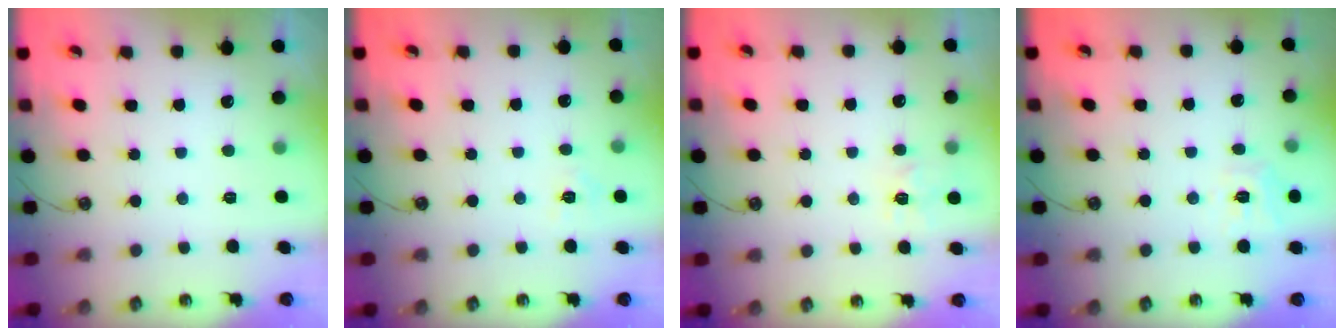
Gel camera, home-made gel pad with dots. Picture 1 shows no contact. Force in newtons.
{"total": 7.0, "press": 7.0, "slide": 0.7}
{"total": 7.6, "press": 7.6, "slide": 0.6}
{"total": 8.0, "press": 8.0, "slide": 0.7}